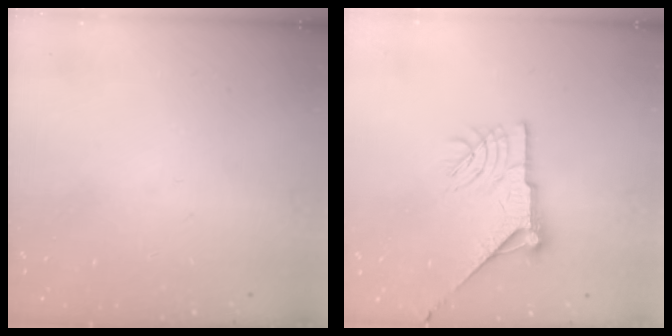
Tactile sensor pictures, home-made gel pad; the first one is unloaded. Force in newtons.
{"total": 13.0, "press": 13.0, "slide": 0.7}